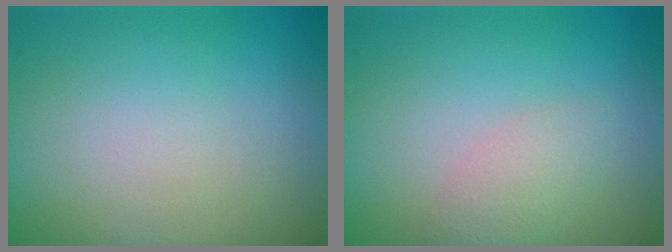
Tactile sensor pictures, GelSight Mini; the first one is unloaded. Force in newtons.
{"total": 2.1, "press": 2.1, "slide": 0.1}